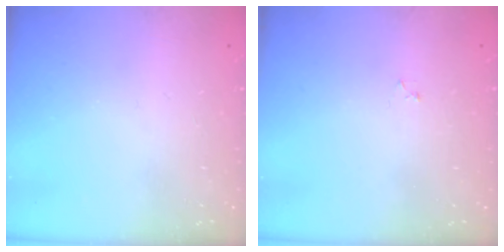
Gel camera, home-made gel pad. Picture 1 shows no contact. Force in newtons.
{"total": 2.2, "press": 2.1, "slide": 0.3}